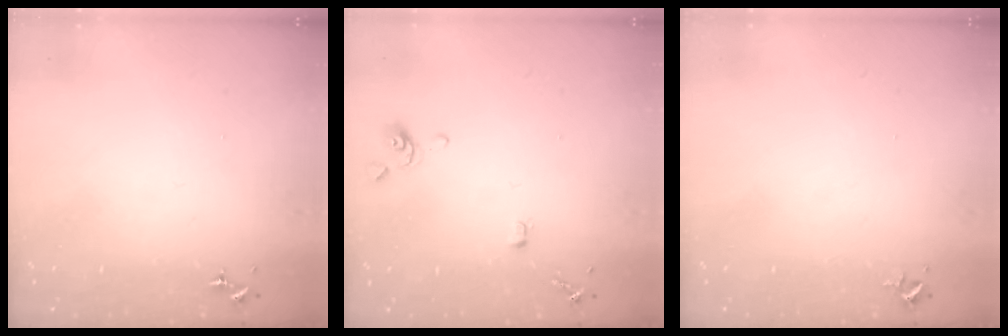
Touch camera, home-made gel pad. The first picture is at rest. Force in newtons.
{"total": 3.5, "press": 3.4, "slide": 0.7}
{"total": 2.2, "press": 2.2, "slide": 0.3}